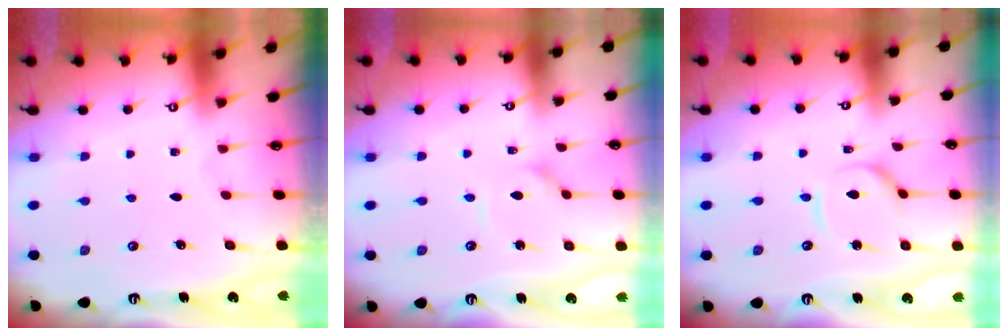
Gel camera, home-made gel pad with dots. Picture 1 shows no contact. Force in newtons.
{"total": 1.7, "press": 1.7, "slide": 0.2}
{"total": 6.3, "press": 6.2, "slide": 0.5}